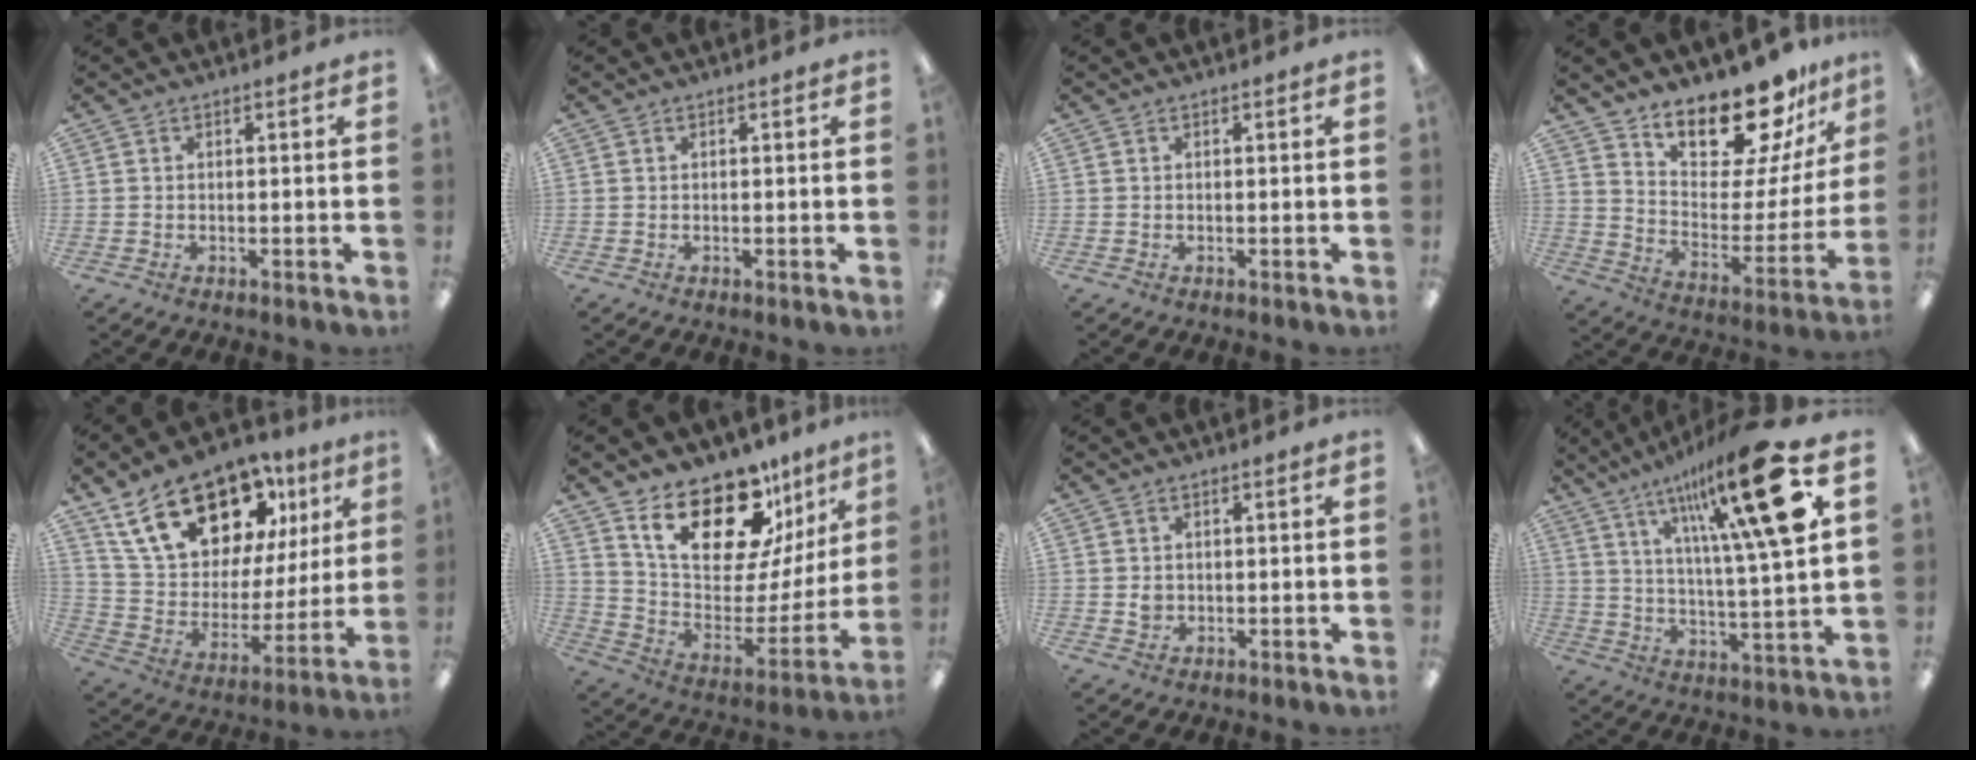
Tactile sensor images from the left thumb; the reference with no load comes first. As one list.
[{"total": 0.0}, {"total": 0.0}, {"total": 19.0, "force": [16.2, 6.0, 7.8], "torque": [-0.126, -0.134, 0.281]}, {"total": 21.8, "force": [14.4, 11.8, 11.4], "torque": [-0.190, -0.081, 0.258]}, {"total": 22.8, "force": [16.1, 10.1, 12.5], "torque": [-0.217, -0.105, 0.285]}, {"total": 1.8, "force": [0.2, 1.5, 1.0], "torque": [-0.021, 0.005, 0.002]}, {"total": 23.0, "force": [12.2, 4.1, 19.0], "torque": [-0.303, -0.055, 0.177]}]